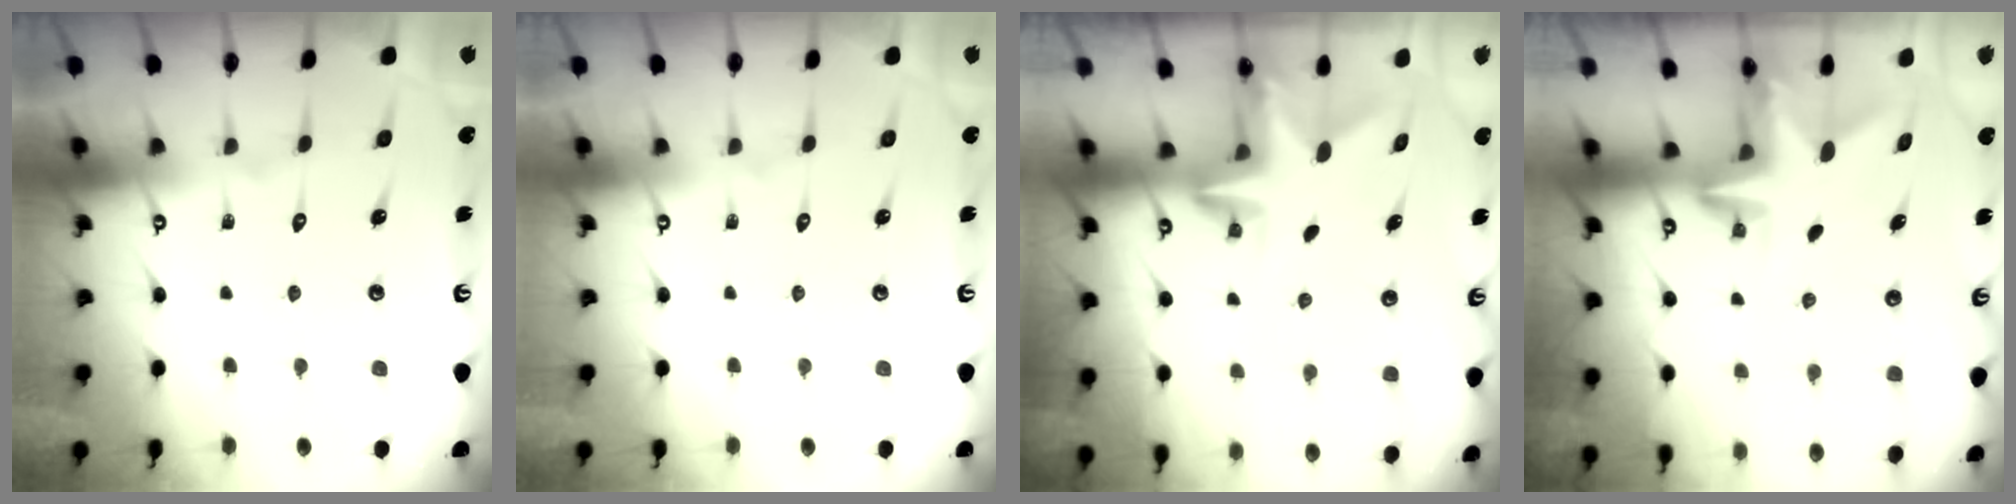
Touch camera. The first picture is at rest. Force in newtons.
{"total": 0.0}
{"total": 3.1, "press": 3.1, "slide": 0.3}
{"total": 3.1, "press": 3.1, "slide": 0.2}